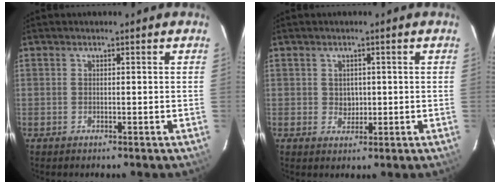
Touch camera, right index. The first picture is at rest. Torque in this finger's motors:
{"motor_torque": [-0.05, -0.01, 0.00, 0.00]}